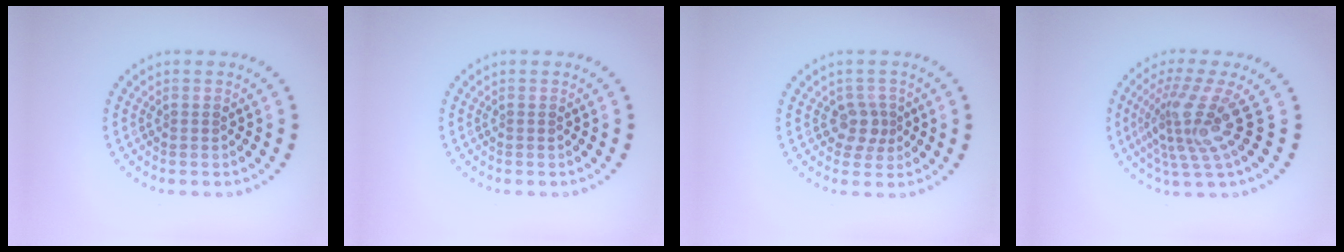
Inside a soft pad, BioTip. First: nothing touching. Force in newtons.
{"total": 0.0}
{"total": 1.9, "press": 1.7, "slide": 1.0}
{"total": 4.6, "press": 3.0, "slide": 3.5}